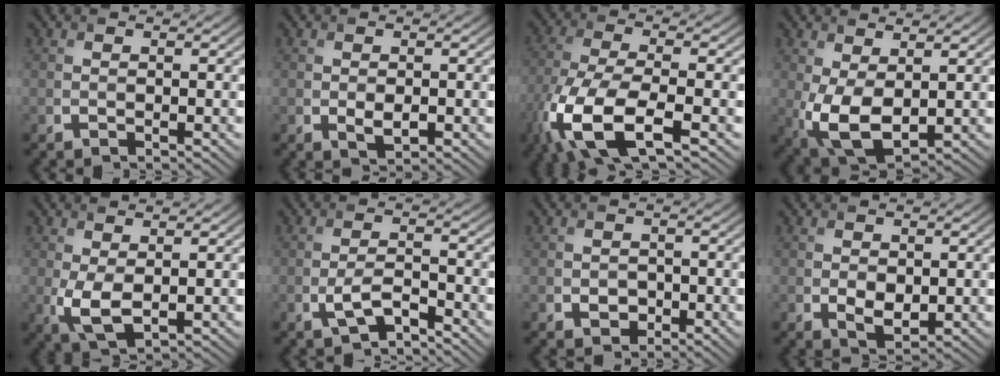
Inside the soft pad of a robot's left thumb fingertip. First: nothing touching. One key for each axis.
{"total": 1.9, "fx": -0.5, "fy": 1.2, "fz": 1.5, "tx": -0.031, "ty": -0.008, "tz": -0.003}
{"total": 12.0, "fx": -5.9, "fy": 4.1, "fz": 9.5, "tx": -0.215, "ty": -0.024, "tz": -0.126}
{"total": 7.4, "fx": 0.1, "fy": 4.2, "fz": 6.2, "tx": -0.148, "ty": -0.011, "tz": 0.008}
{"total": 4.0, "fx": 0.2, "fy": 2.0, "fz": 3.5, "tx": -0.089, "ty": -0.008, "tz": 0.007}
{"total": 3.6, "fx": -2.1, "fy": 1.2, "fz": 2.7, "tx": -0.065, "ty": -0.003, "tz": -0.044}
{"total": 1.8, "fx": -0.6, "fy": 1.5, "fz": 0.8, "tx": -0.012, "ty": -0.006, "tz": -0.011}
{"total": 2.7, "fx": -0.1, "fy": 1.8, "fz": 2.0, "tx": -0.042, "ty": -0.008, "tz": 0.004}